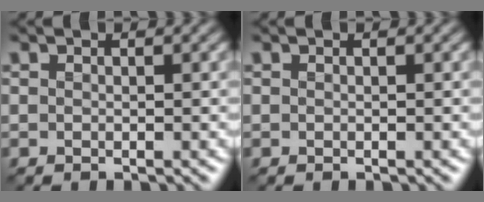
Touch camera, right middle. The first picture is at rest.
{"total": 0.0}